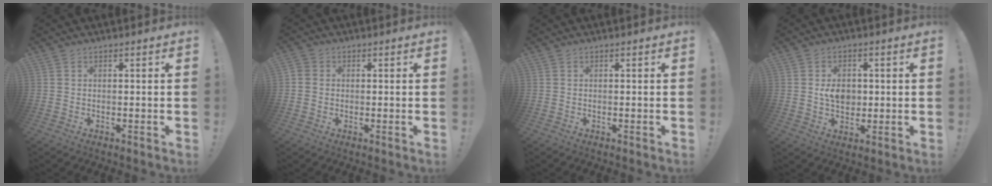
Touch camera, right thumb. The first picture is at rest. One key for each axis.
{"total": 2.7, "fx": -0.1, "fy": 2.5, "fz": 1.0, "tx": -0.011, "ty": 0.005, "tz": -0.002}
{"total": 0.0}
{"total": 6.4, "fx": 0.1, "fy": 4.8, "fz": 4.3, "tx": -0.045, "ty": 0.001, "tz": 0.001}